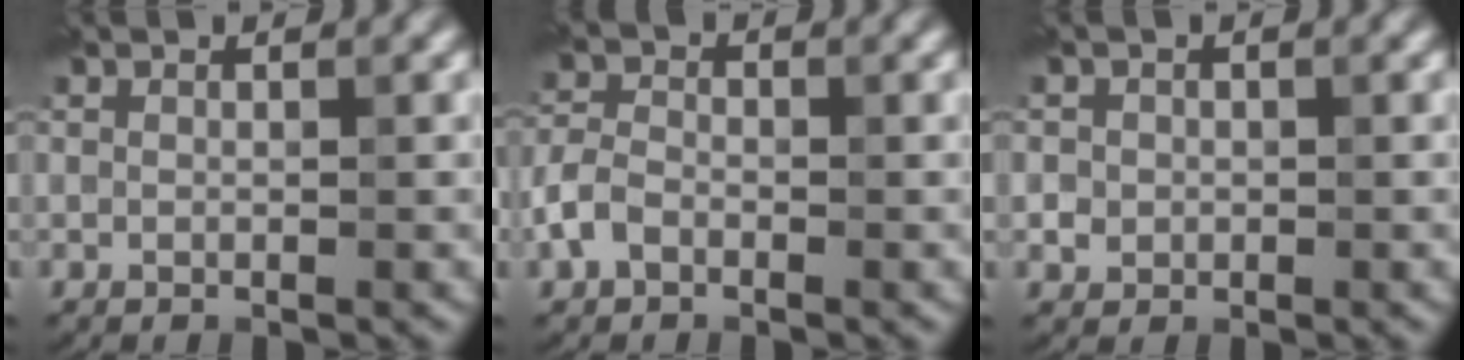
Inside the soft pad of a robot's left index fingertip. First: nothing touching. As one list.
[{"total": 2.5, "force": [-1.3, 1.7, 1.3], "torque": [-0.027, 0.005, -0.037]}, {"total": 1.5, "force": [0.1, 1.4, 0.3], "torque": [0.009, -0.003, 0.001]}]